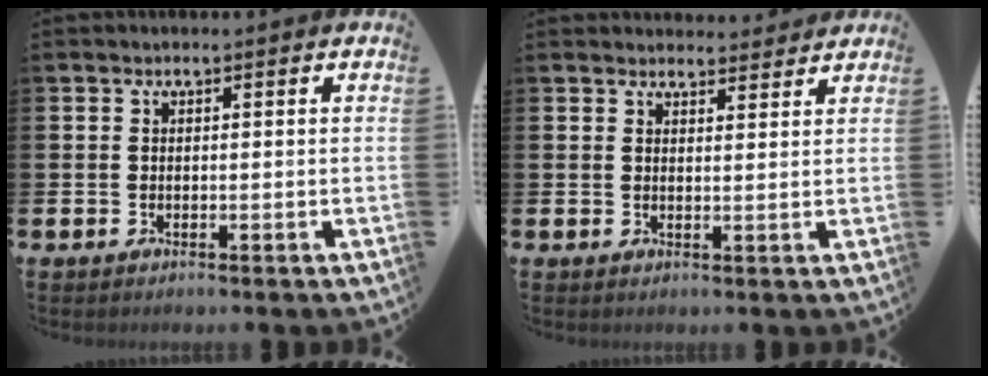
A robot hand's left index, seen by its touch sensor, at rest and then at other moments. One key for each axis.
{"total": 2.9, "fx": 2.8, "fy": 0.5, "fz": -0.1, "tx": 0.009, "ty": -0.019, "tz": 0.048}